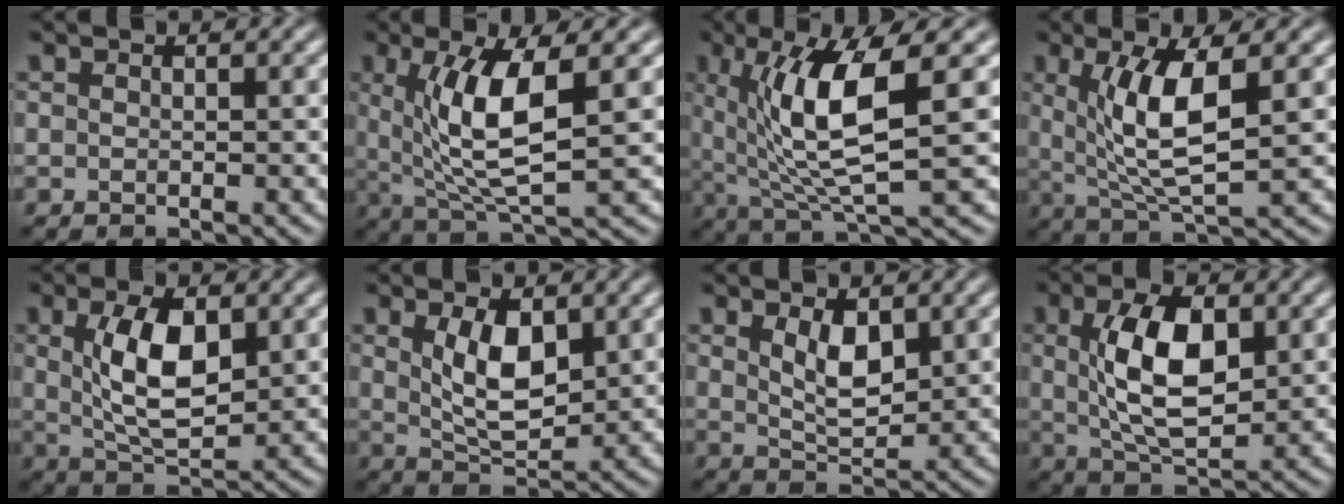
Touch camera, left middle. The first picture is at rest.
{"total": 7.3, "force": [1.0, 2.1, 6.9], "torque": [-0.142, -0.015, 0.029]}
{"total": 8.6, "force": [1.3, 2.2, 8.2], "torque": [-0.157, -0.009, 0.036]}
{"total": 6.6, "force": [1.0, 1.9, 6.3], "torque": [-0.131, -0.015, 0.030]}
{"total": 5.8, "force": [1.0, 2.6, 5.2], "torque": [-0.115, -0.002, 0.028]}
{"total": 4.7, "force": [1.0, 2.2, 4.1], "torque": [-0.096, -0.008, 0.030]}
{"total": 3.0, "force": [0.9, 1.3, 2.5], "torque": [-0.065, -0.007, 0.027]}
{"total": 7.2, "force": [0.9, 3.4, 6.3], "torque": [-0.133, -0.002, 0.026]}